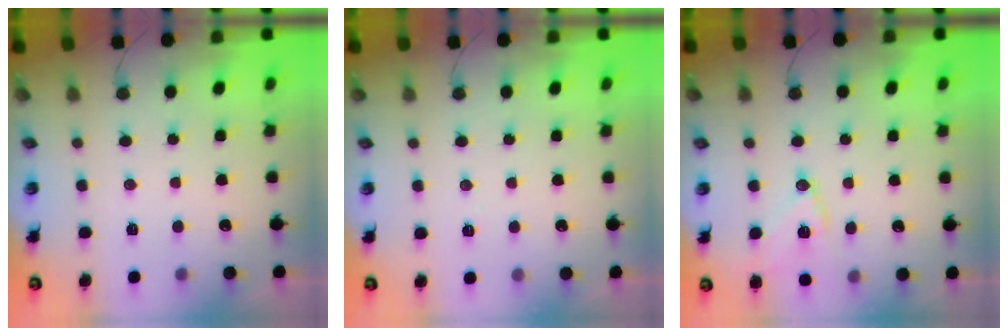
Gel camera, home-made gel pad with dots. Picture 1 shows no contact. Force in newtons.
{"total": 3.8, "press": 1.4, "slide": 3.6}
{"total": 10.5, "press": 10.5, "slide": 0.8}